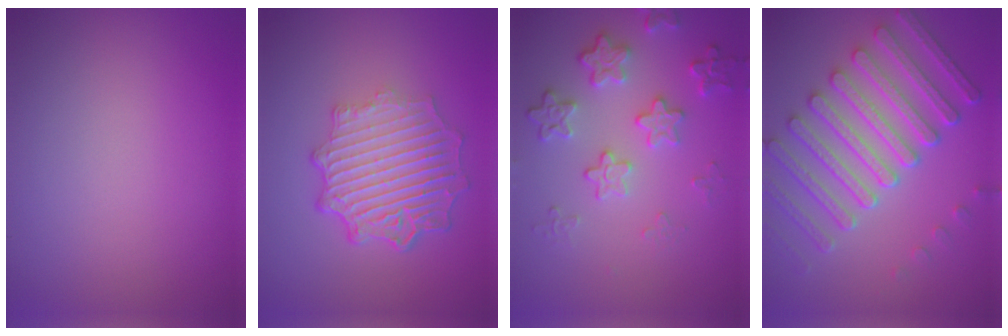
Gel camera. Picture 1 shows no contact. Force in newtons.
{"total": 7.2, "press": 5.2, "slide": 4.9}
{"total": 4.0, "press": 3.5, "slide": 1.9}
{"total": 7.9, "press": 6.2, "slide": 5.0}